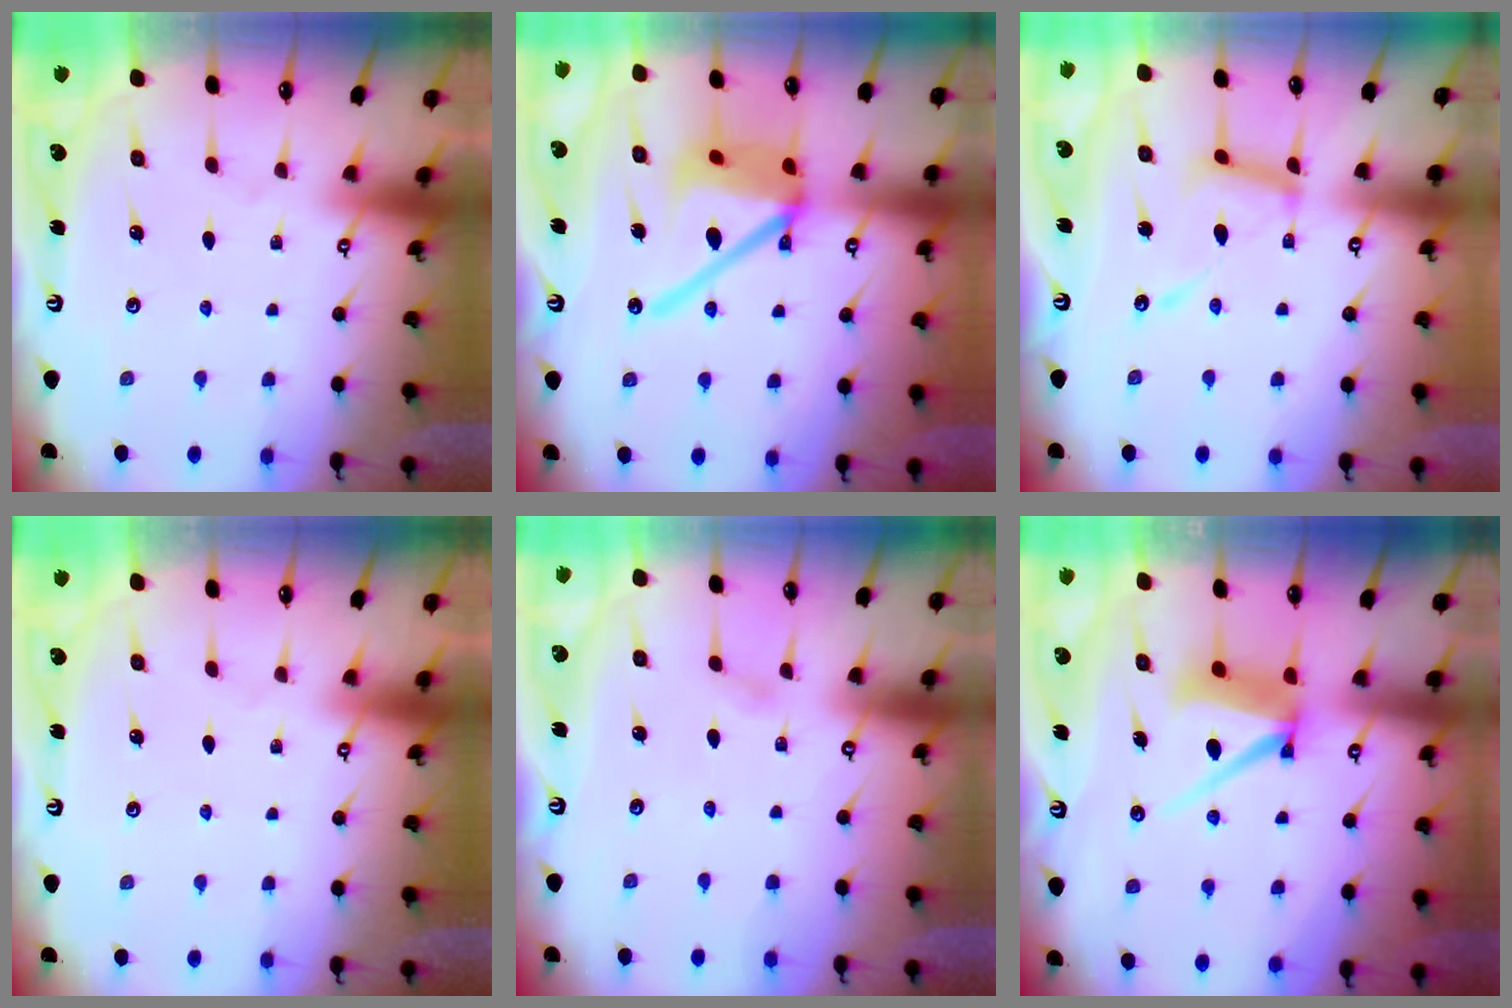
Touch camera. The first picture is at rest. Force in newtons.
{"total": 16.7, "press": 16.6, "slide": 2.0}
{"total": 12.1, "press": 12.1, "slide": 1.1}
{"total": 0.0}
{"total": 2.6, "press": 2.6, "slide": 0.4}
{"total": 9.3, "press": 9.2, "slide": 1.0}